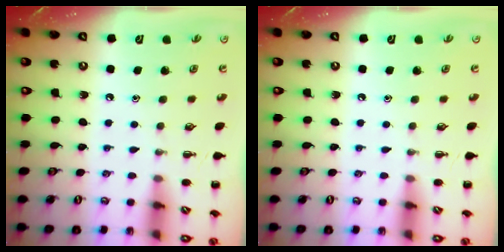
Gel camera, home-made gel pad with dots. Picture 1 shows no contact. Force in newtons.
{"total": 0.0}